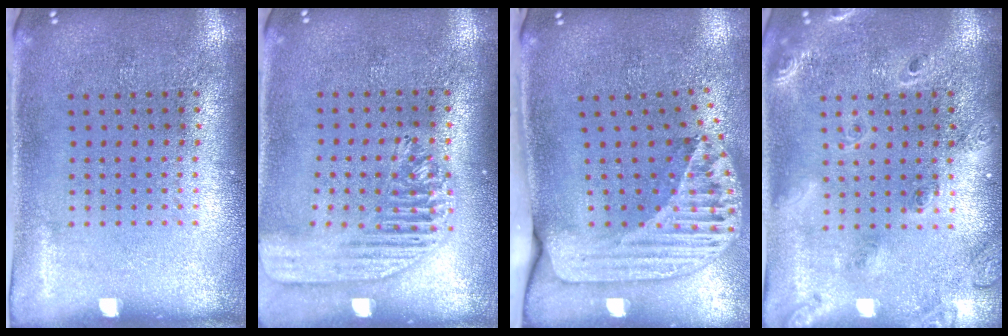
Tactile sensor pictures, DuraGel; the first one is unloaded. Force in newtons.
{"total": 1.6, "press": 1.4, "slide": 0.6}
{"total": 2.6, "press": 1.8, "slide": 1.9}
{"total": 1.9, "press": 1.7, "slide": 0.8}